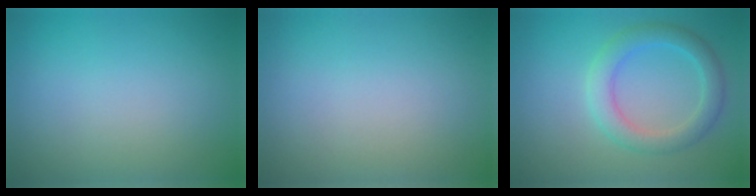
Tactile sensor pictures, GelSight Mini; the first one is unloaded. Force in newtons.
{"total": 0.0}
{"total": 3.6, "press": 3.6, "slide": 0.1}